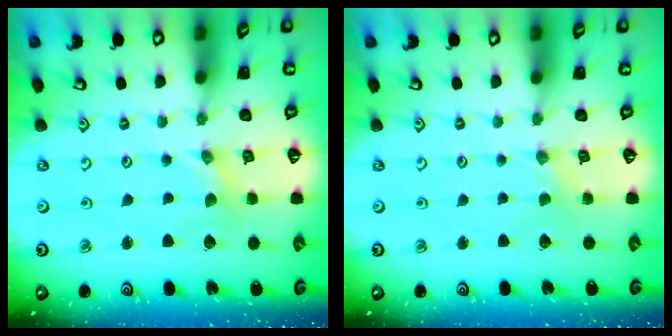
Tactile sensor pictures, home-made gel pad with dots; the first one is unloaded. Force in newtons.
{"total": 0.0}